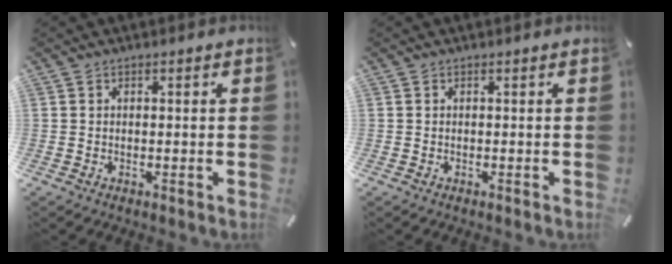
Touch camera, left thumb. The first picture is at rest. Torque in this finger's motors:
{"motor_torque": [0.11, 0.11, -0.05, 0.05, 0.00]}